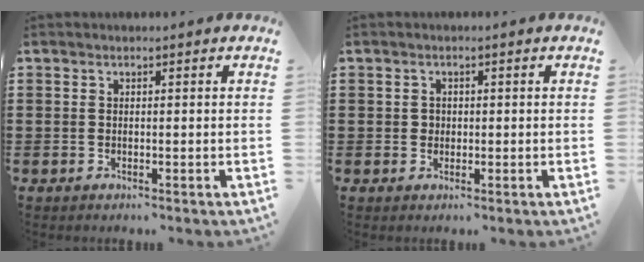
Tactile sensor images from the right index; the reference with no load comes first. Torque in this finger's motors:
{"motor_torque": [0.27, 0.22, 0.06, 0.00]}